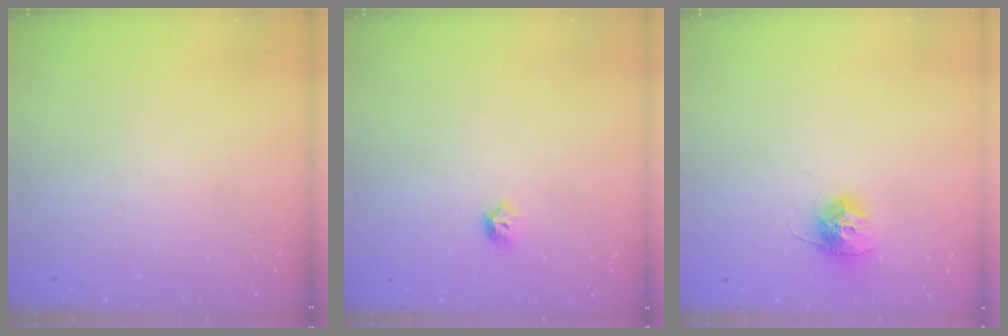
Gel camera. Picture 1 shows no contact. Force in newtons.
{"total": 4.9, "press": 4.8, "slide": 0.9}
{"total": 11.2, "press": 11.2, "slide": 0.7}